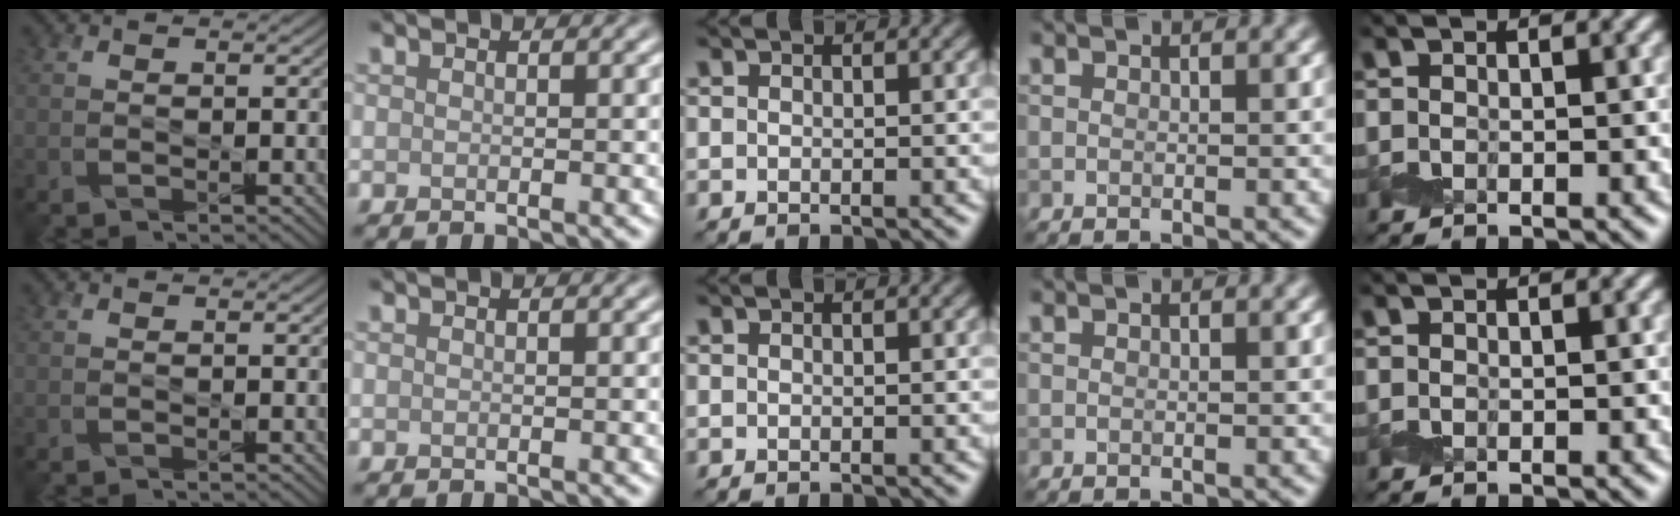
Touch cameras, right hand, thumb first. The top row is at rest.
{}